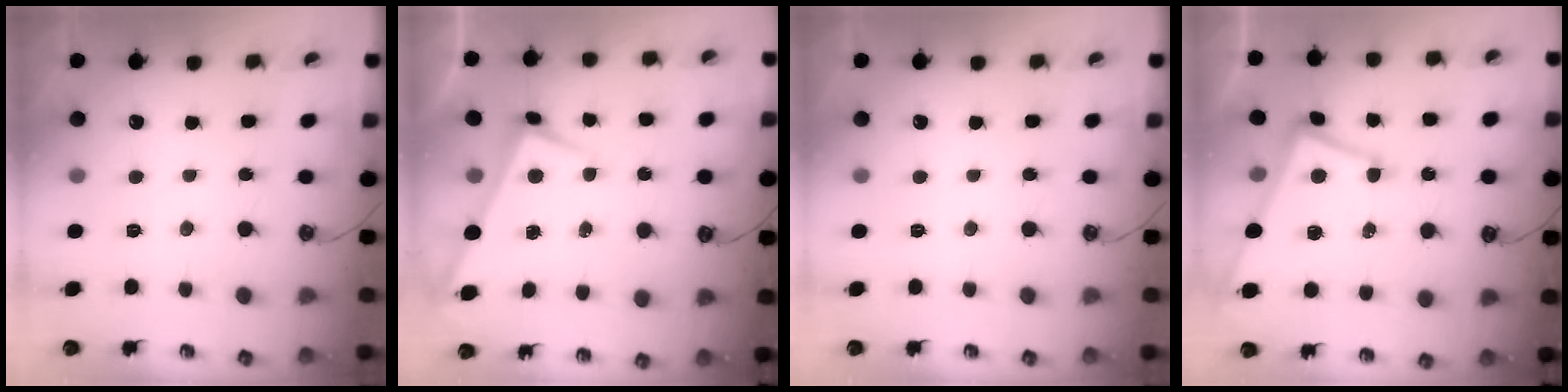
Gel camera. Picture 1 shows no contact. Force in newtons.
{"total": 1.2, "press": 1.2, "slide": 0.1}
{"total": 0.0}
{"total": 1.4, "press": 1.1, "slide": 0.9}